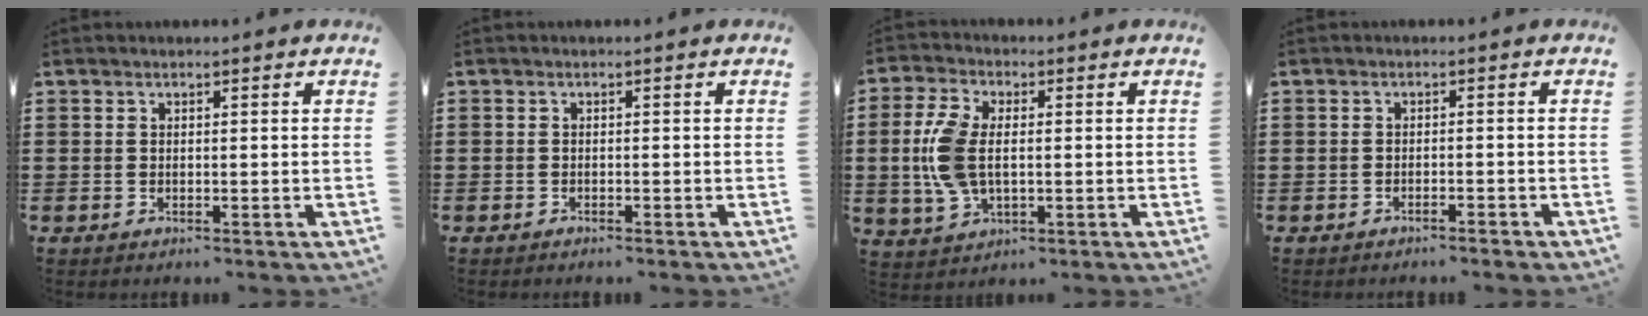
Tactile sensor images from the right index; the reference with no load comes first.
{"total": 0.7, "force": [-0.6, 0.0, 0.1], "torque": [-0.003, -0.003, -0.013]}
{"total": 8.5, "force": [-0.1, 4.7, 7.1], "torque": [-0.182, -0.001, -0.013]}
{"total": 1.3, "force": [-1.3, -0.1, 0.3], "torque": [-0.008, 0.001, -0.026]}